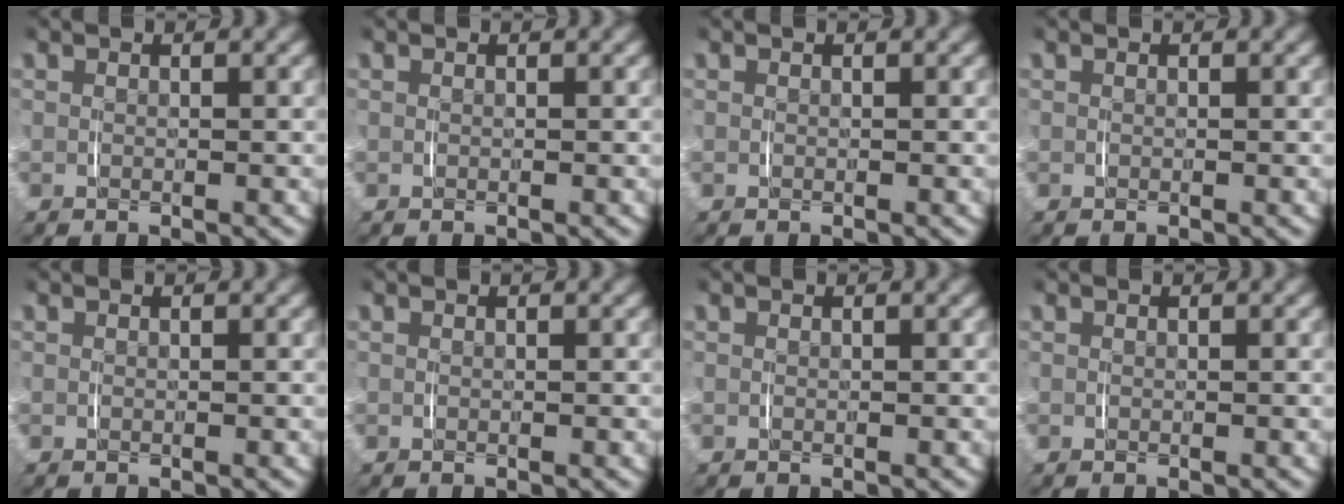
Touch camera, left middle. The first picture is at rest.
{"total": 0.0}
{"total": 0.0}
{"total": 0.0}
{"total": 0.0}
{"total": 0.0}
{"total": 0.0}
{"total": 0.0}